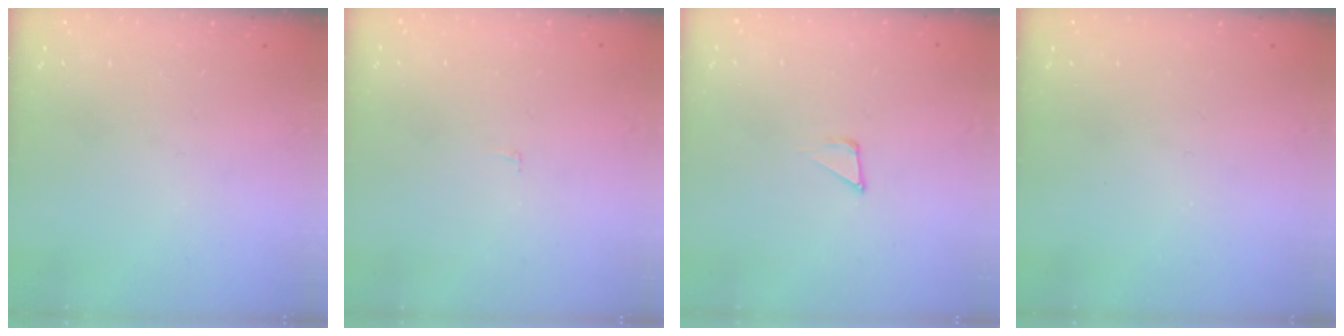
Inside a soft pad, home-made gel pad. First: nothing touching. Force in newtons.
{"total": 2.3, "press": 2.3, "slide": 0.2}
{"total": 2.9, "press": 2.9, "slide": 0.3}
{"total": 0.0}